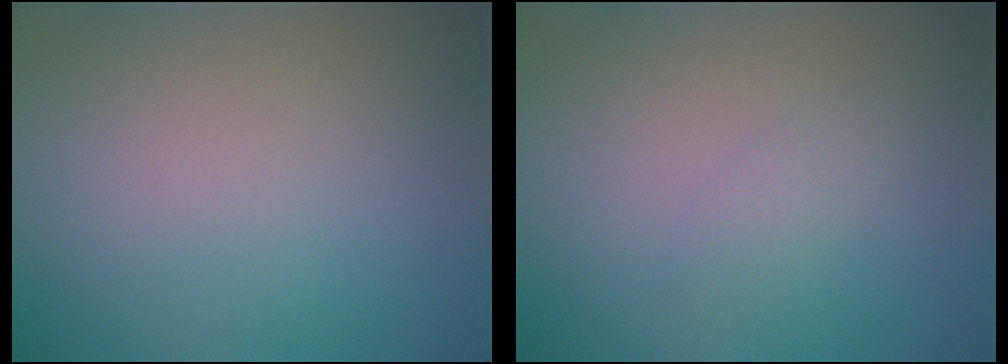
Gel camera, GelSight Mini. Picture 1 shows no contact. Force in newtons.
{"total": 1.0, "press": 1.0, "slide": 0.0}